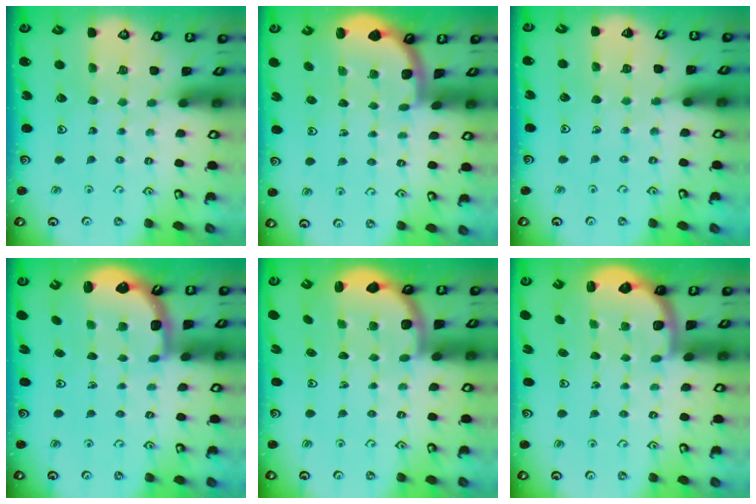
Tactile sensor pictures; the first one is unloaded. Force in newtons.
{"total": 1.8, "press": 1.8, "slide": 0.1}
{"total": 5.1, "press": 4.9, "slide": 1.5}
{"total": 2.8, "press": 2.0, "slide": 2.0}
{"total": 3.3, "press": 2.7, "slide": 1.8}
{"total": 2.6, "press": 2.3, "slide": 1.2}